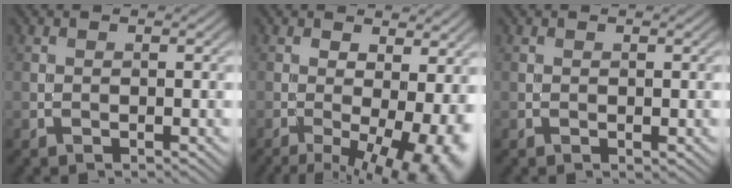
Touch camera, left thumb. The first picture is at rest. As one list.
[{"total": 11.5, "force": [-3.6, 4.2, 10.1], "torque": [-0.147, -0.020, -0.043]}, {"total": 0.5, "force": [-0.1, 0.3, 0.4], "torque": [-0.005, -0.001, -0.002]}]